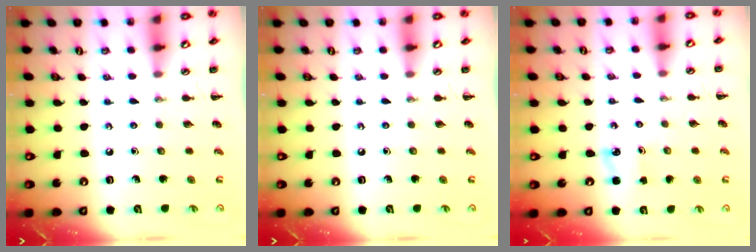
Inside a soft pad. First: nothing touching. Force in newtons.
{"total": 0.0}
{"total": 2.2, "press": 2.1, "slide": 0.4}